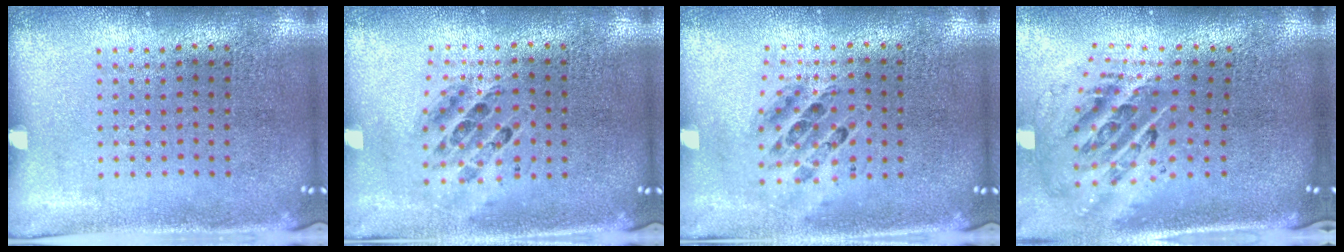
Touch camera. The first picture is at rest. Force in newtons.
{"total": 0.7, "press": 0.7, "slide": 0.1}
{"total": 0.7, "press": 0.7, "slide": 0.1}
{"total": 2.3, "press": 1.6, "slide": 1.7}